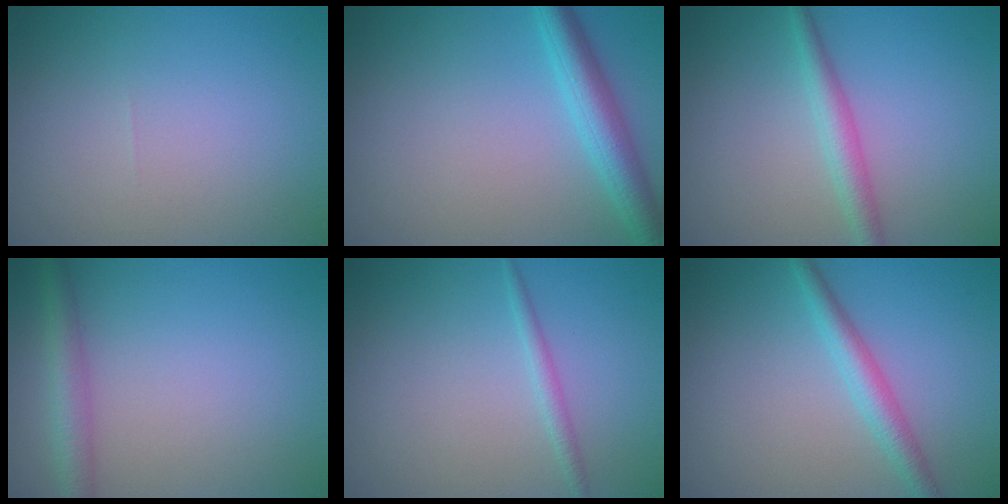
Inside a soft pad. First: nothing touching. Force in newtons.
{"total": 4.0, "press": 4.0, "slide": 0.1}
{"total": 2.4, "press": 2.4, "slide": 0.0}
{"total": 2.8, "press": 2.8, "slide": 0.1}
{"total": 1.2, "press": 1.2, "slide": 0.1}
{"total": 2.7, "press": 2.7, "slide": 0.1}